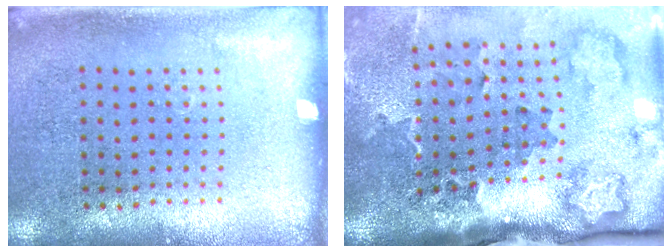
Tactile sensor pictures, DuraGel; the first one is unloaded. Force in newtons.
{"total": 3.8, "press": 2.5, "slide": 2.8}